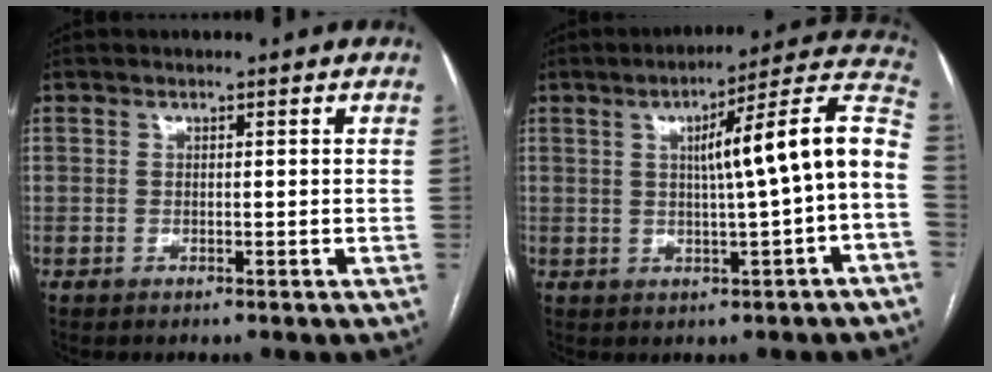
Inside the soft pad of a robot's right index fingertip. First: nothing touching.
{"total": 13.3, "force": [0.1, 0.0, 13.3], "torque": [-0.179, 0.034, -0.002]}